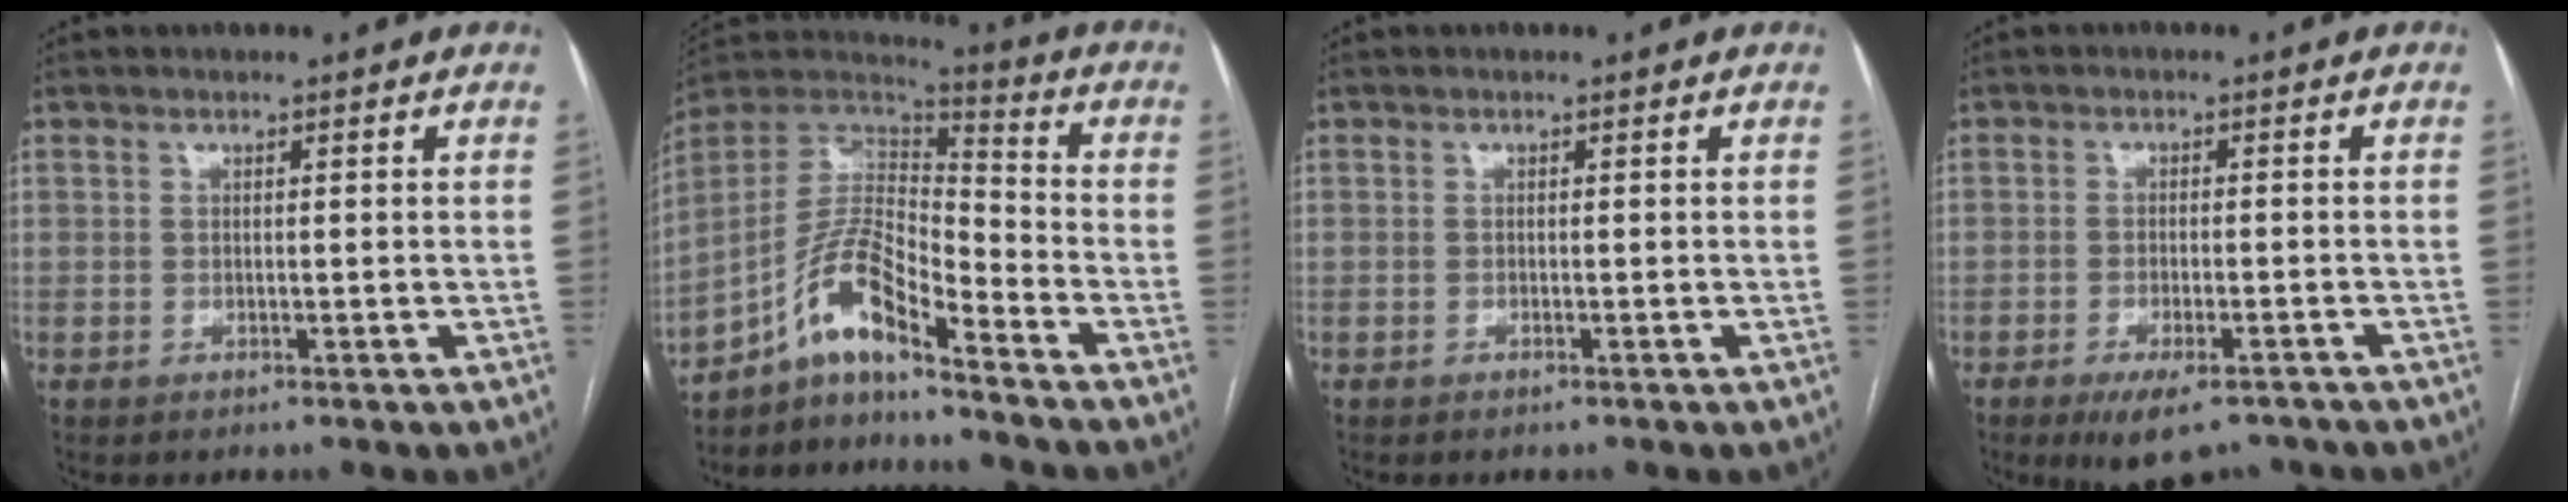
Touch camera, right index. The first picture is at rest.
{"total": 10.9, "force": [-7.4, 2.3, 7.6], "torque": [-0.155, 0.030, -0.137]}
{"total": 0.0}
{"total": 7.2, "force": [-5.3, 2.4, 4.2], "torque": [-0.059, -0.006, -0.082]}